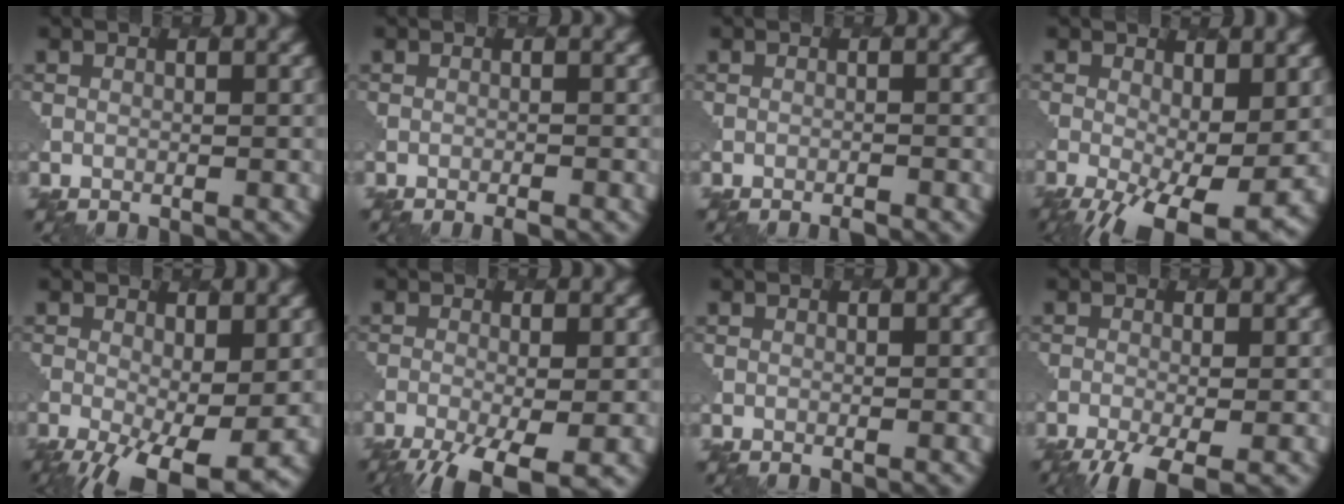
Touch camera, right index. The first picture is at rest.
{"total": 1.0, "force": [-0.8, 0.2, 0.5], "torque": [-0.002, 0.002, -0.013]}
{"total": 0.8, "force": [-0.8, 0.1, 0.2], "torque": [0.004, 0.002, -0.015]}
{"total": 8.1, "force": [-2.4, 3.3, 7.0], "torque": [-0.129, -0.022, -0.030]}
{"total": 7.1, "force": [-2.6, 2.6, 6.1], "torque": [-0.114, -0.017, -0.037]}
{"total": 7.6, "force": [-4.7, 2.3, 5.5], "torque": [-0.102, -0.032, -0.073]}
{"total": 0.0}
{"total": 4.8, "force": [-3.1, 1.1, 3.4], "torque": [-0.058, -0.009, -0.056]}